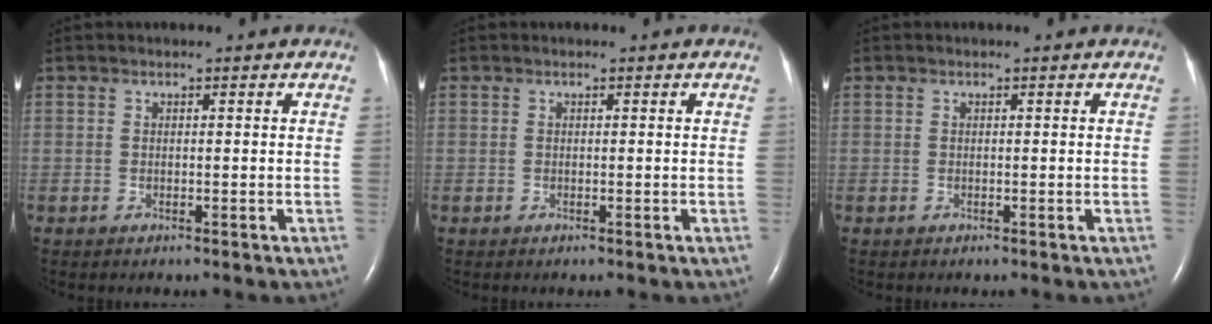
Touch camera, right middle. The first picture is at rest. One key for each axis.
{"total": 0.0}
{"total": 0.0}